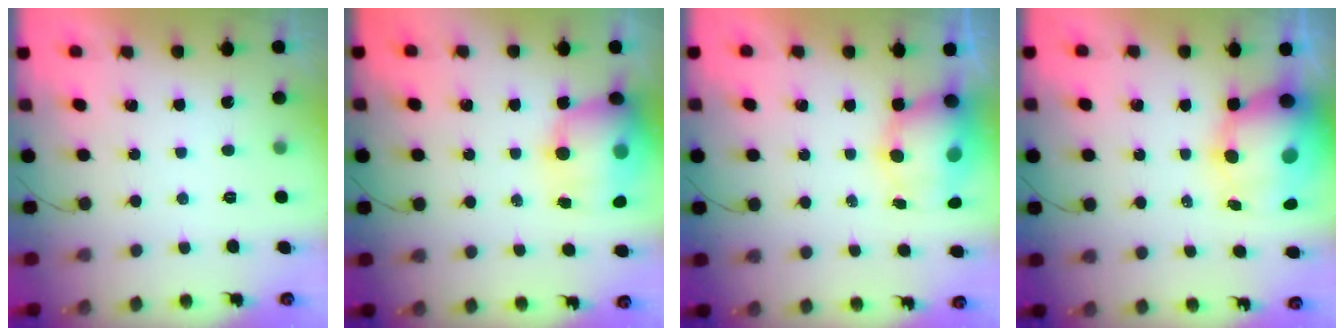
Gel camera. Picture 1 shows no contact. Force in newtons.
{"total": 15.8, "press": 15.3, "slide": 3.7}
{"total": 11.0, "press": 10.9, "slide": 0.9}
{"total": 13.3, "press": 12.9, "slide": 3.4}